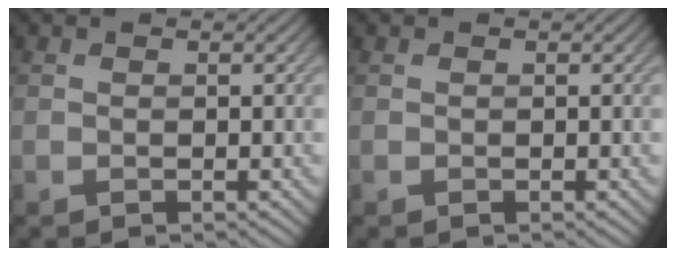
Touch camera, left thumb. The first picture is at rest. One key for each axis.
{"total": 0.0}